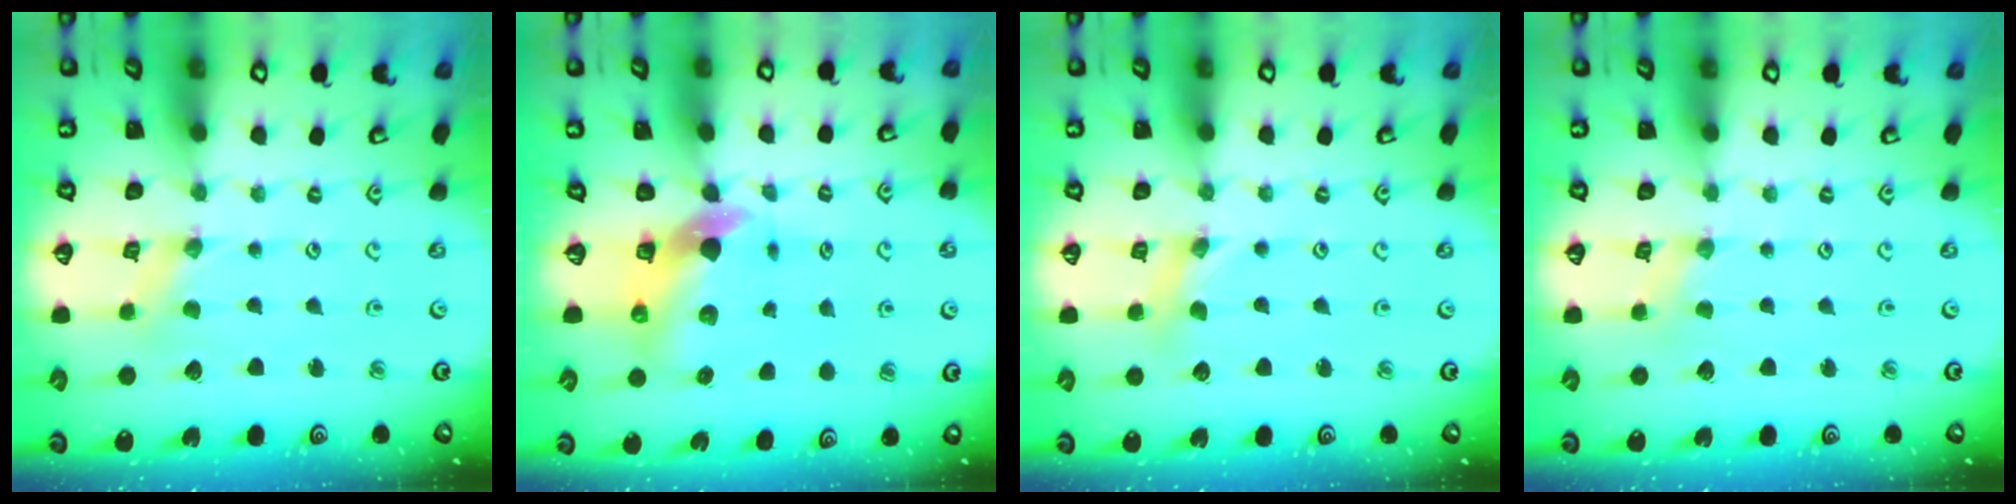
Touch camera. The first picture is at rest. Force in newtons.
{"total": 7.4, "press": 7.3, "slide": 1.1}
{"total": 2.7, "press": 2.7, "slide": 0.3}
{"total": 1.2, "press": 1.2, "slide": 0.2}